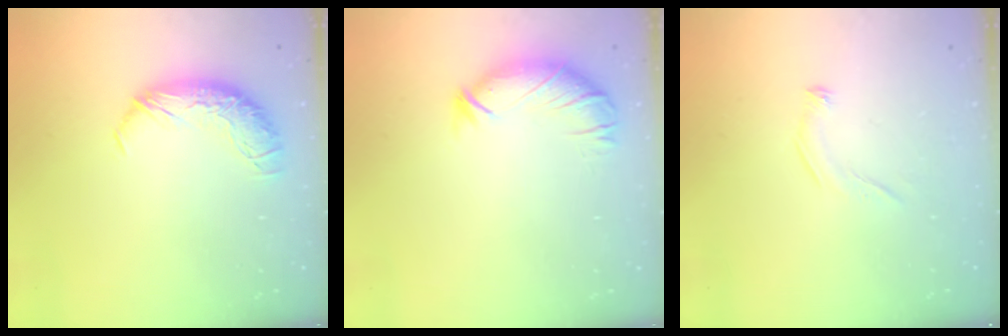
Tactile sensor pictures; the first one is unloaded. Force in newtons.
{"total": 2.8, "press": 2.6, "slide": 0.9}
{"total": 5.7, "press": 5.7, "slide": 0.6}